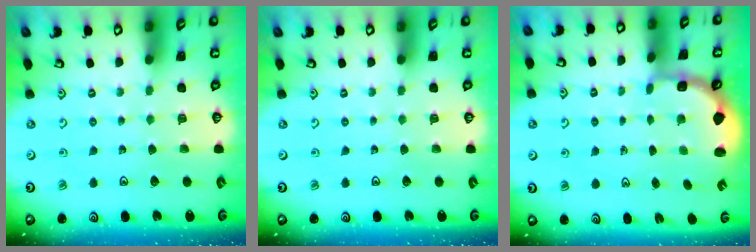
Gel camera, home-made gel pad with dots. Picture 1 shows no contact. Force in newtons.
{"total": 0.0}
{"total": 2.9, "press": 1.9, "slide": 2.2}